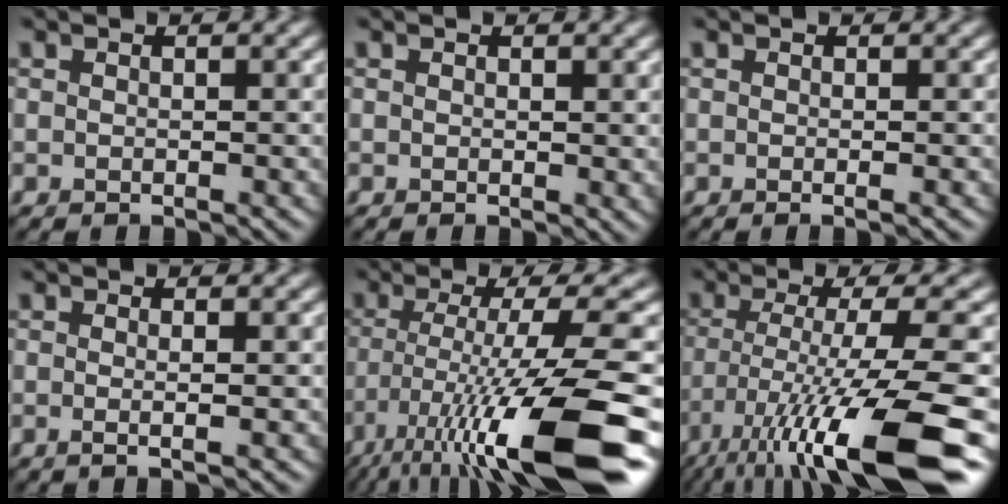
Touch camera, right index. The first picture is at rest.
{"total": 0.6, "force": [0.2, 0.2, 0.5], "torque": [-0.005, -0.003, 0.001]}
{"total": 1.0, "force": [-0.2, 0.3, 1.0], "torque": [-0.010, -0.006, -0.006]}
{"total": 1.6, "force": [-0.1, 0.5, 1.6], "torque": [-0.021, -0.002, -0.008]}
{"total": 14.2, "force": [-7.3, 2.5, 11.9], "torque": [-0.195, -0.009, -0.118]}
{"total": 14.2, "force": [-7.4, 2.6, 11.8], "torque": [-0.194, -0.013, -0.121]}